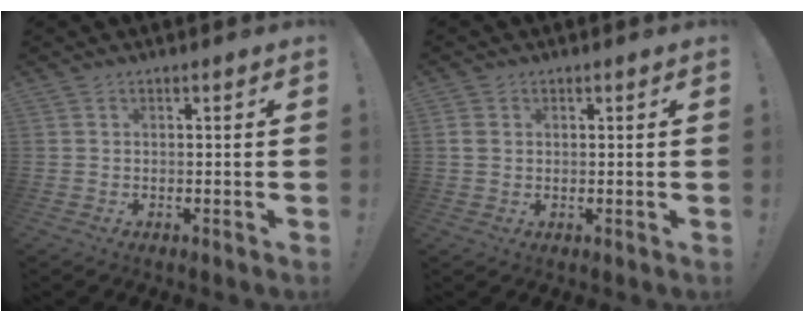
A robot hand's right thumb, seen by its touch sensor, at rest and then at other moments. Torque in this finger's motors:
{"motor_torque": [-0.22, -0.28, -0.17, -0.13, 0.02]}